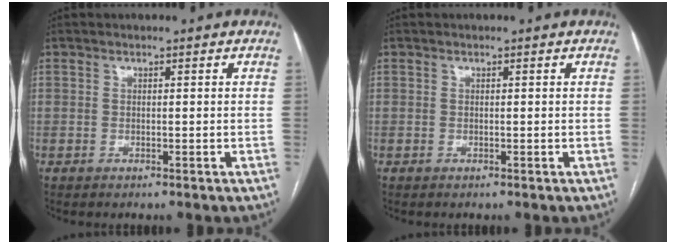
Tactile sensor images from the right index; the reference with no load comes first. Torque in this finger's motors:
{"motor_torque": [0.01, 0.01, 0.00, 0.00]}